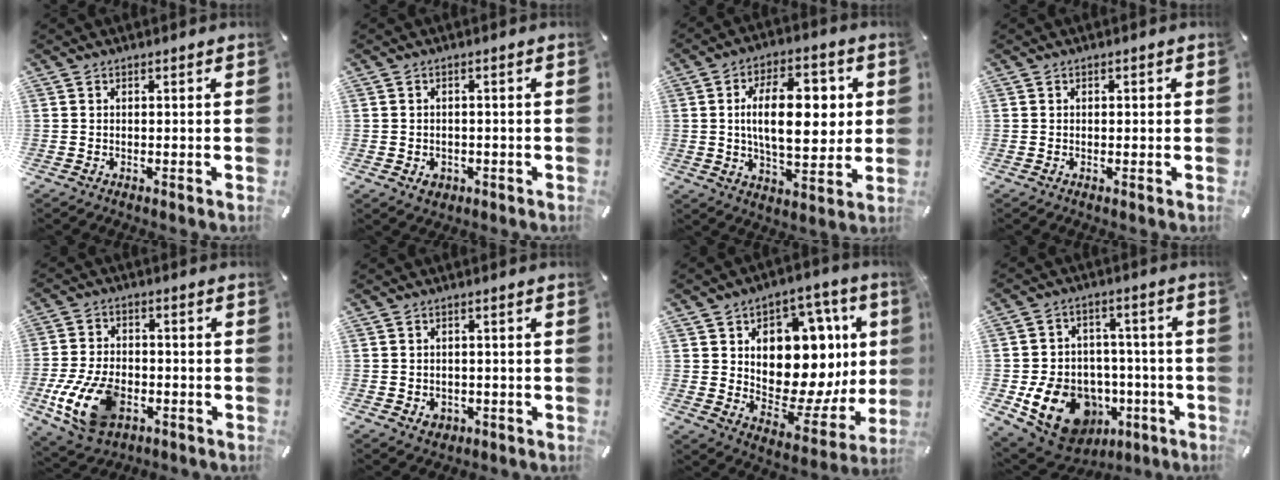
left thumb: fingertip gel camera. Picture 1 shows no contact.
{"total": 3.0, "force": [-1.0, 2.6, 1.2], "torque": [-0.013, 0.000, -0.019]}
{"total": 17.1, "force": [2.4, 9.2, 14.3], "torque": [-0.219, 0.002, 0.036]}
{"total": 0.6, "force": [0.0, 0.5, 0.3], "torque": [-0.006, 0.002, -0.002]}
{"total": 14.4, "force": [-5.0, 9.2, 9.9], "torque": [-0.203, 0.012, -0.086]}
{"total": 3.2, "force": [-0.8, 2.8, 1.3], "torque": [-0.014, 0.002, -0.017]}
{"total": 17.7, "force": [5.0, 11.7, 12.3], "torque": [-0.161, -0.061, 0.083]}
{"total": 17.7, "force": [-6.2, 13.5, 9.5], "torque": [-0.148, 0.031, -0.085]}